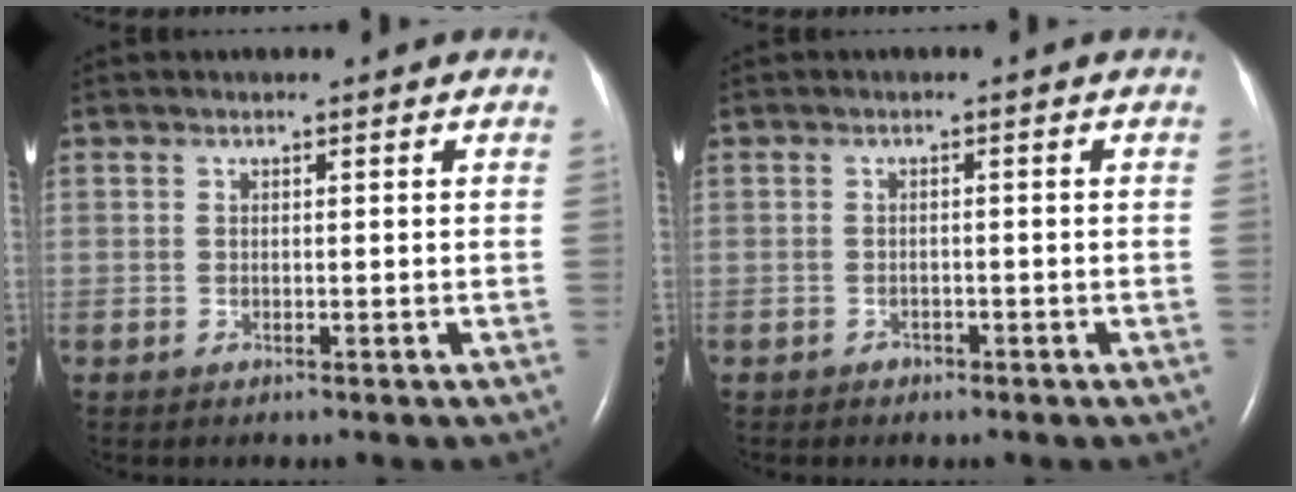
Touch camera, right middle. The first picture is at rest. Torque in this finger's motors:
{"motor_torque": [0.04, -0.02, -0.01, 0.00]}